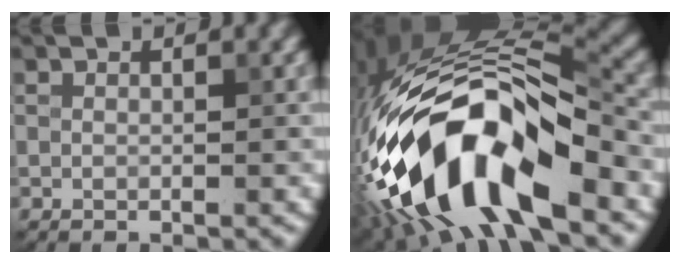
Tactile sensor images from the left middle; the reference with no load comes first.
{"total": 15.7, "force": [-6.2, 6.5, 12.8], "torque": [-0.225, 0.002, -0.105]}